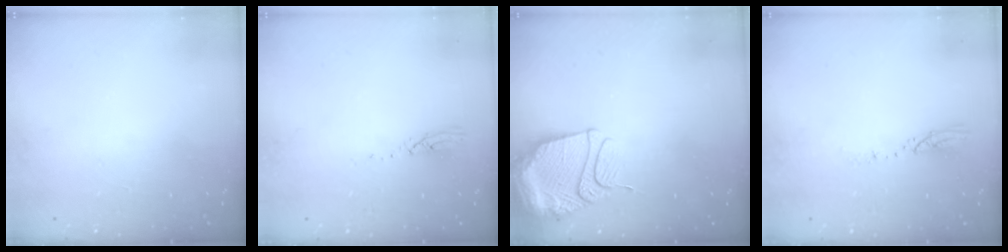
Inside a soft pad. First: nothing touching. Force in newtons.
{"total": 3.2, "press": 3.2, "slide": 0.2}
{"total": 13.8, "press": 13.7, "slide": 1.4}
{"total": 3.1, "press": 3.1, "slide": 0.3}